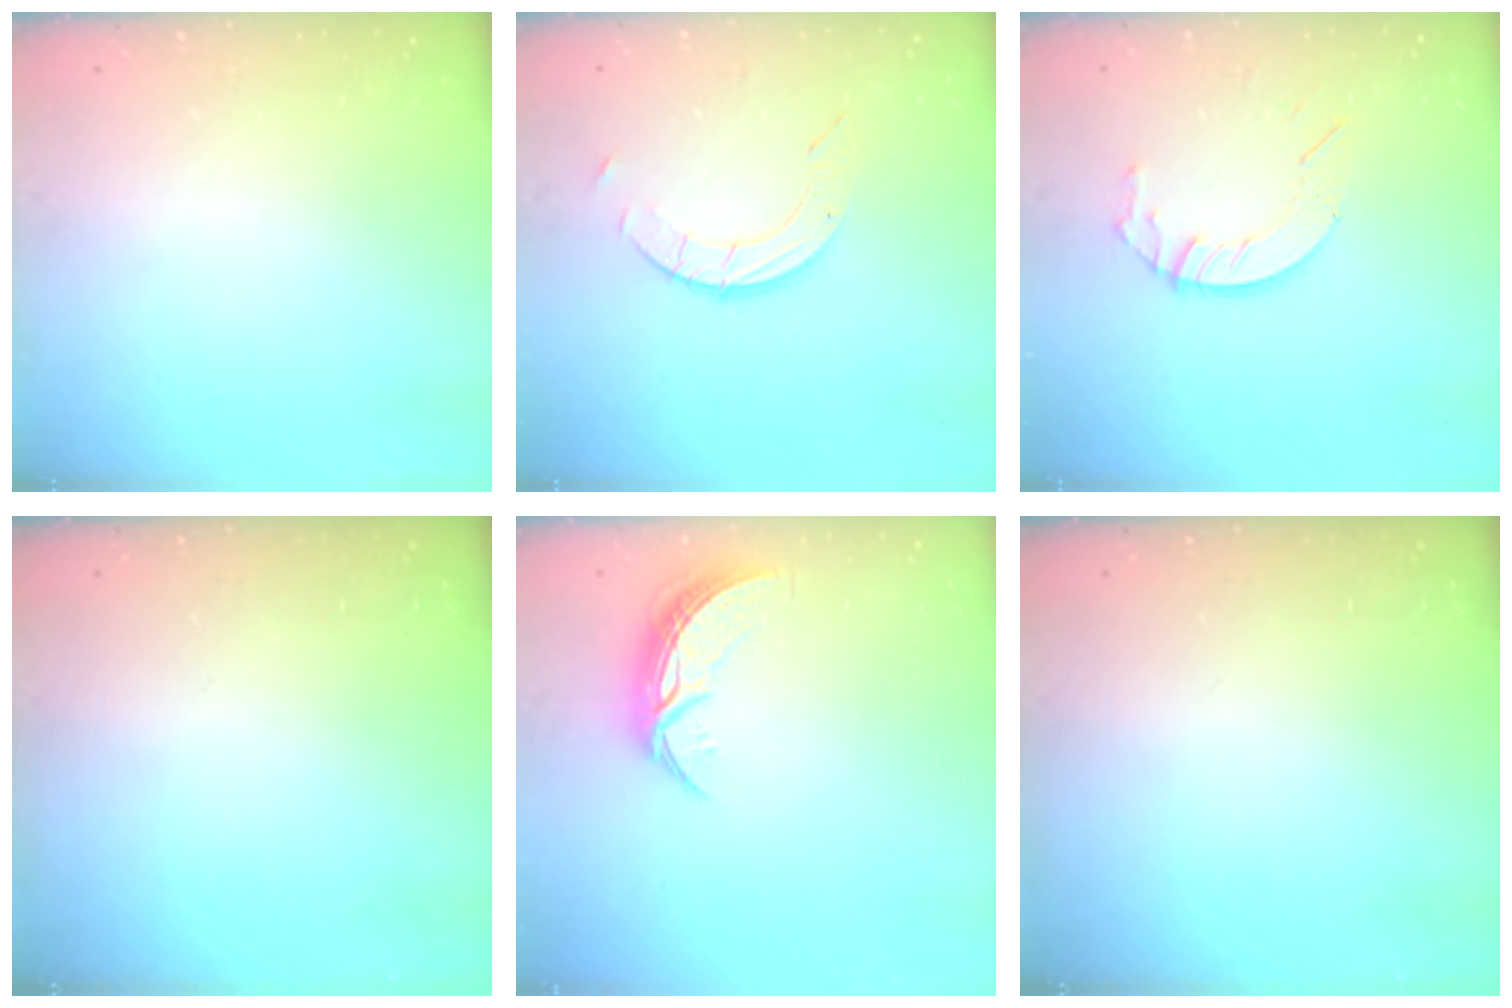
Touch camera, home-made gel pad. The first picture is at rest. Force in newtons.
{"total": 6.1, "press": 6.1, "slide": 0.2}
{"total": 6.7, "press": 6.7, "slide": 0.3}
{"total": 0.0}
{"total": 8.2, "press": 8.2, "slide": 0.3}
{"total": 0.0}